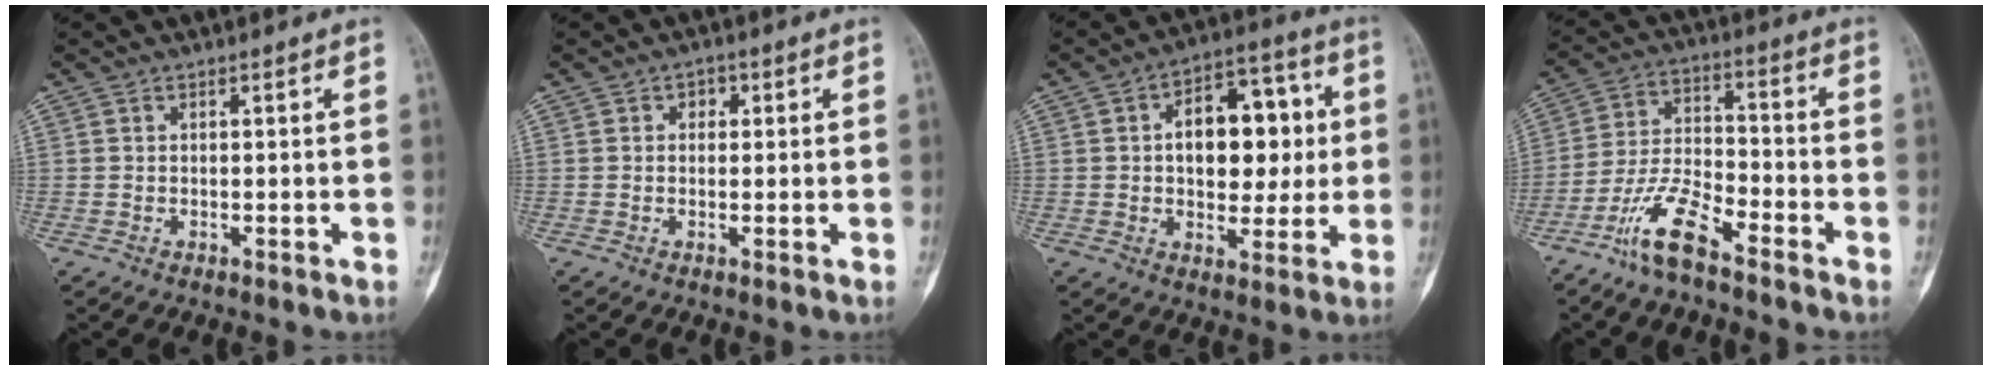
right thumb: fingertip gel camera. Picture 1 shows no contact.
{"total": 2.2, "force": [0.6, 1.8, 1.1], "torque": [-0.001, 0.003, 0.003]}
{"total": 15.5, "force": [1.9, 9.6, 12.1], "torque": [-0.127, 0.020, 0.024]}
{"total": 9.9, "force": [-7.1, 2.5, 6.4], "torque": [-0.140, 0.046, -0.142]}